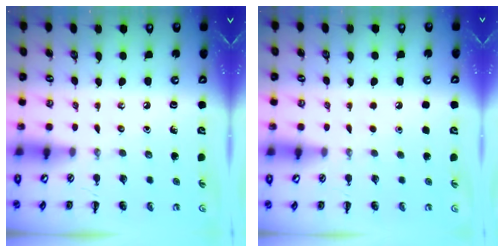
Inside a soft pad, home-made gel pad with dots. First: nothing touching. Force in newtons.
{"total": 1.6, "press": 1.6, "slide": 0.1}